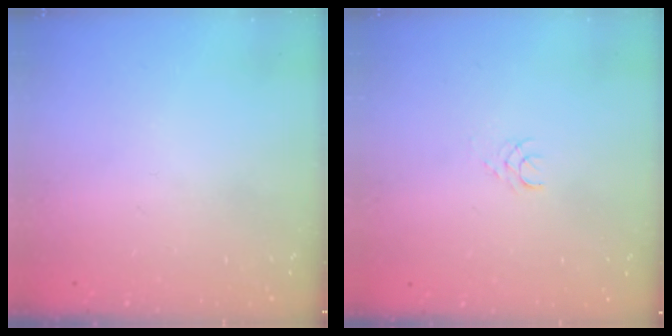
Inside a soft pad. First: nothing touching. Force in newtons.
{"total": 2.5, "press": 2.5, "slide": 0.2}